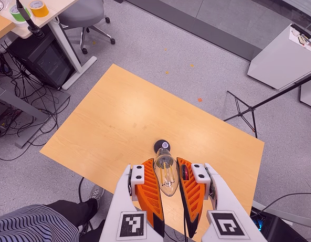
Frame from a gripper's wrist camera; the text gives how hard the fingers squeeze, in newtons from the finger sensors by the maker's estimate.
{"total": 21.0, "left": 25.8, "right": 16.3}